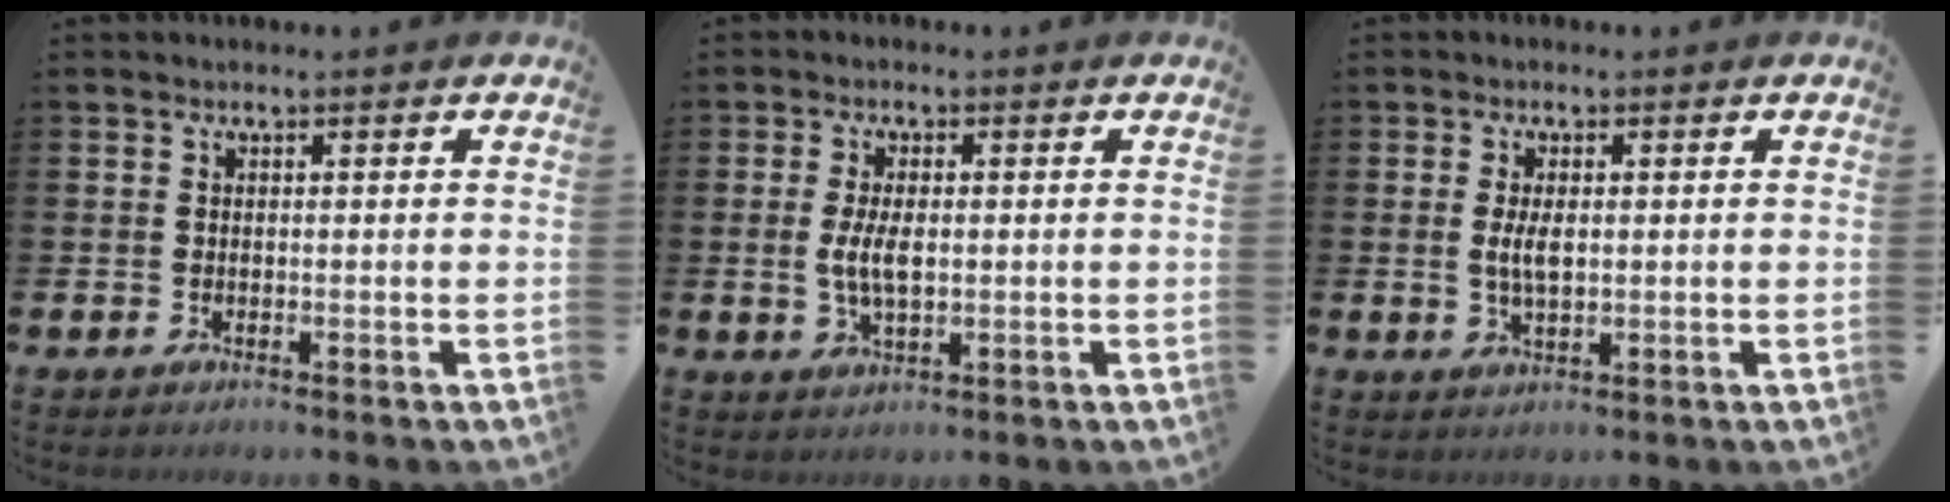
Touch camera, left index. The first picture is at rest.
{"total": 4.3, "force": [0.1, 2.0, 3.8], "torque": [-0.073, 0.001, -0.004]}
{"total": 3.2, "force": [0.4, 1.5, 2.9], "torque": [-0.049, 0.002, 0.002]}